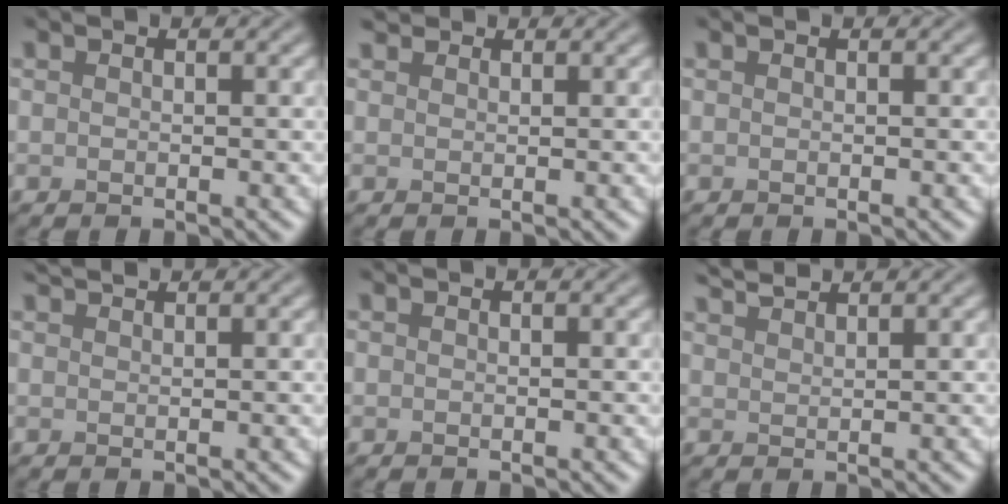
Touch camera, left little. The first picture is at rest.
{"total": 1.1, "force": [1.0, 0.4, 0.1], "torque": [-0.006, 0.000, 0.017]}
{"total": 0.0}
{"total": 1.2, "force": [1.2, 0.0, 0.2], "torque": [-0.002, 0.002, 0.019]}
{"total": 0.0}
{"total": 2.1, "force": [2.1, 0.2, 0.6], "torque": [-0.003, 0.006, 0.038]}